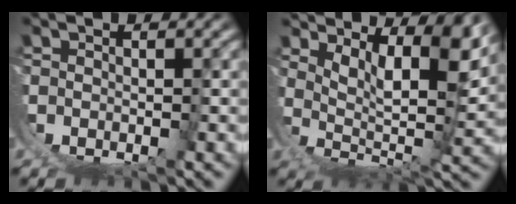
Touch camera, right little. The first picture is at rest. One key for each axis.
{"total": 7.9, "fx": 4.3, "fy": 1.4, "fz": 6.5, "tx": -0.079, "ty": -0.020, "tz": 0.074}